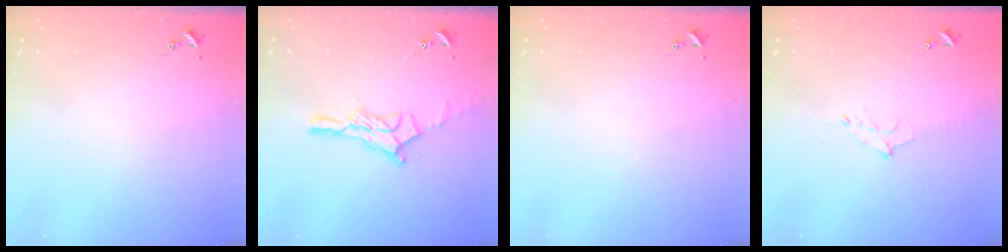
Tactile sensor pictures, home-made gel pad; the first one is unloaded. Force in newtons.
{"total": 12.4, "press": 12.4, "slide": 1.0}
{"total": 0.0}
{"total": 8.1, "press": 8.1, "slide": 1.0}